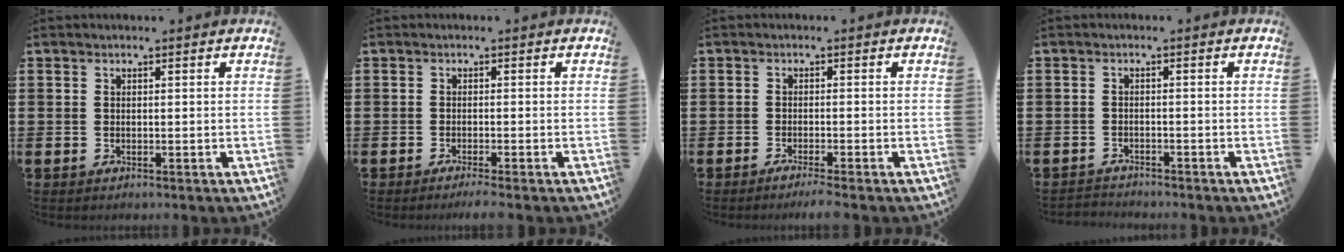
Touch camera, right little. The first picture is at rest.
{"total": 1.2, "force": [-0.9, 0.0, 0.8], "torque": [-0.012, -0.002, -0.016]}
{"total": 1.5, "force": [-1.1, 0.0, 1.0], "torque": [-0.016, 0.000, -0.021]}
{"total": 1.3, "force": [-1.3, 0.1, -0.2], "torque": [-0.001, 0.003, -0.029]}